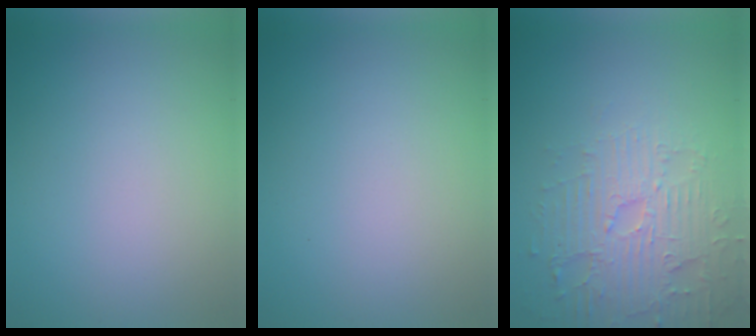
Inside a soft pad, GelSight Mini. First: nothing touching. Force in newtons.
{"total": 0.0}
{"total": 4.8, "press": 4.1, "slide": 2.6}